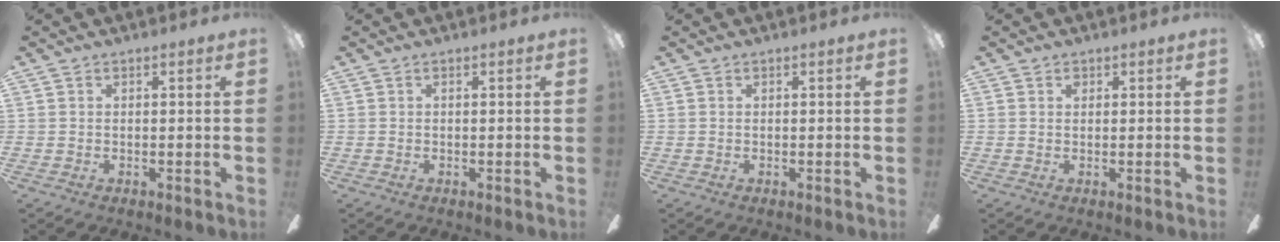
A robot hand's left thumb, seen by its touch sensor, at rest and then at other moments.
{"total": 0.0}
{"total": 0.0}
{"total": 1.1, "force": [0.7, 0.8, 0.4], "torque": [0.000, -0.001, 0.011]}